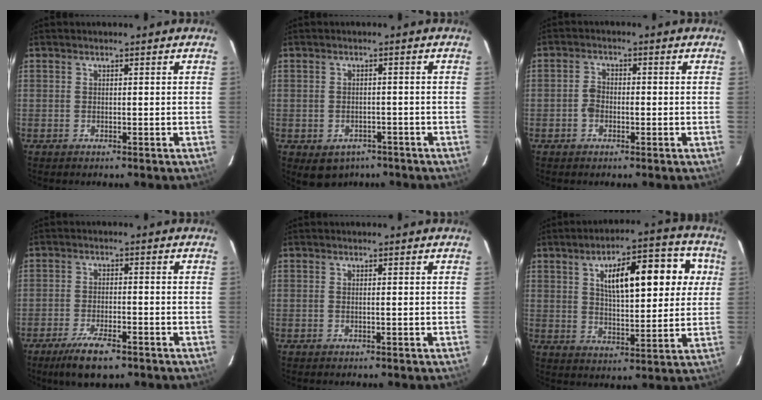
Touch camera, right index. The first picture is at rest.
{"total": 4.7, "force": [-2.9, 3.5, 1.3], "torque": [-0.018, 0.007, -0.032]}
{"total": 2.5, "force": [-0.8, 1.7, 1.6], "torque": [-0.031, 0.008, -0.019]}
{"total": 6.9, "force": [-4.7, 1.7, 4.7], "torque": [-0.089, -0.010, -0.079]}
{"total": 0.0}
{"total": 15.0, "force": [4.3, 5.2, 13.4], "torque": [-0.186, 0.034, 0.064]}